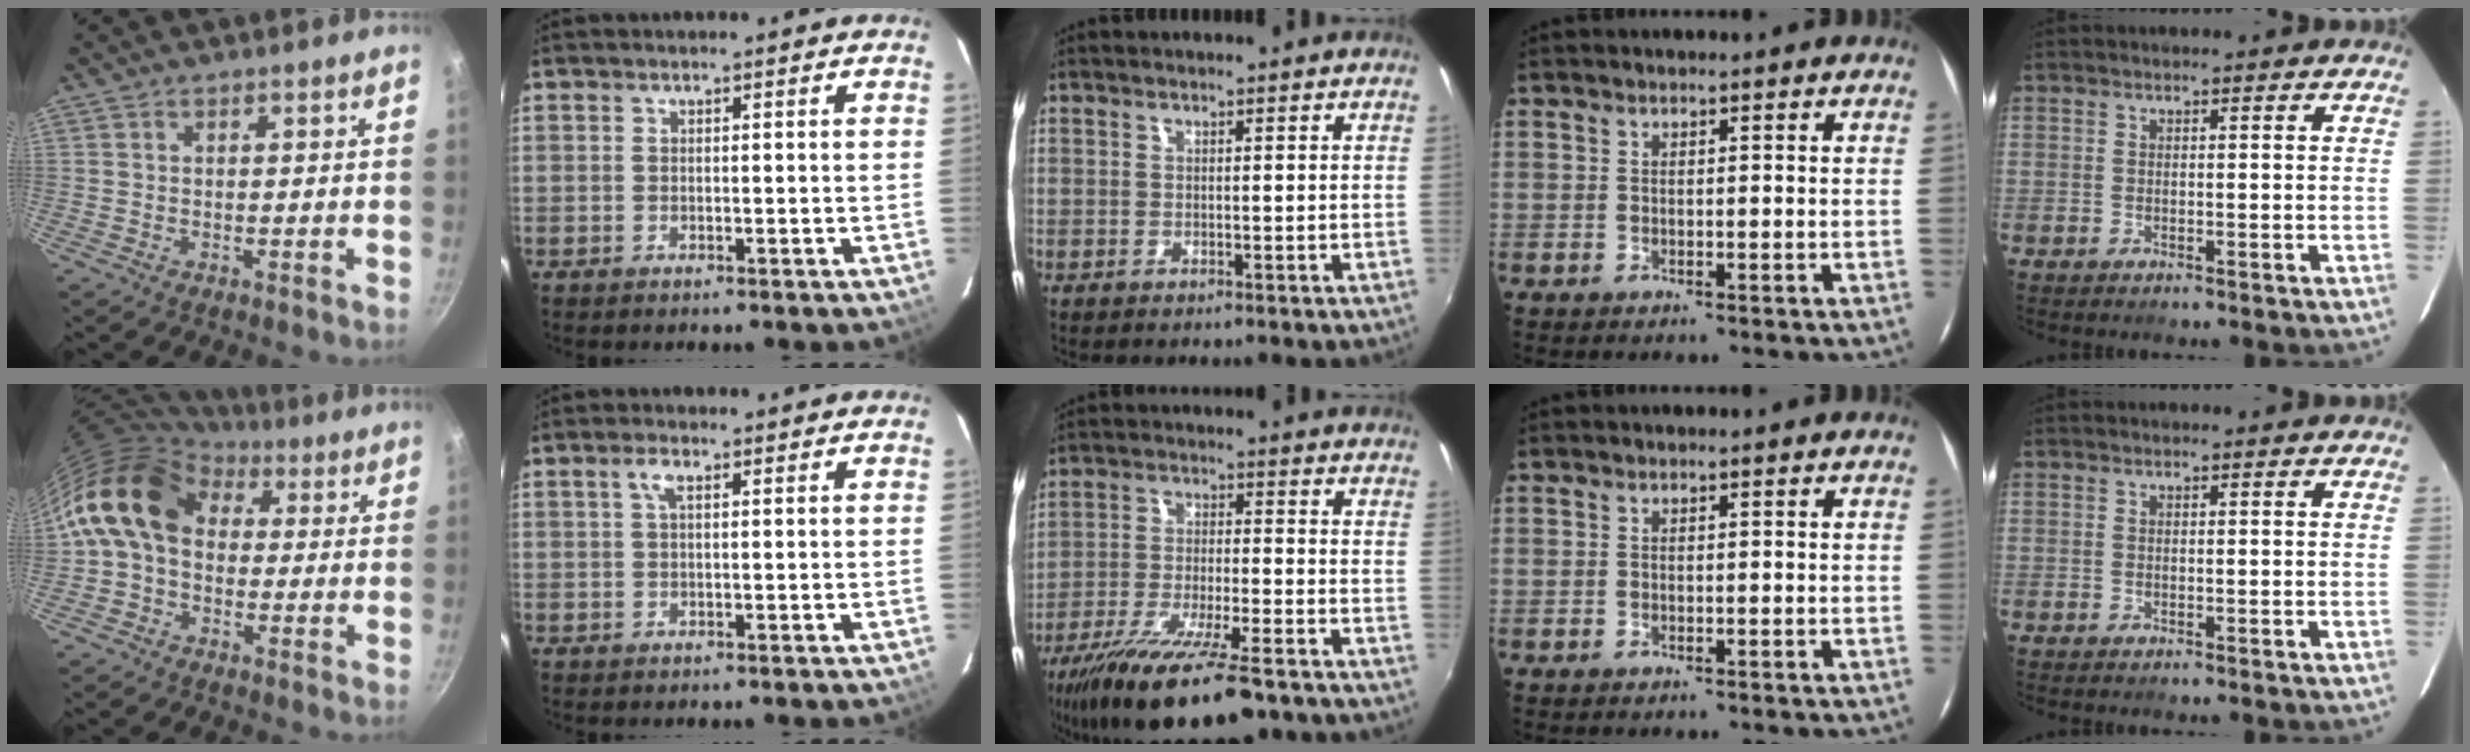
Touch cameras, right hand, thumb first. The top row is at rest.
{"thumb": {"total": 13.5, "force": [2.4, 9.9, 8.8], "torque": [-0.133, 0.023, 0.020]}, "index": {"total": 2.2, "force": [0.8, 0.8, 1.9], "torque": [-0.038, 0.008, 0.014]}, "middle": {"total": 18.7, "force": [-13.6, 4.1, 12.1], "torque": [-0.232, -0.050, -0.225]}}